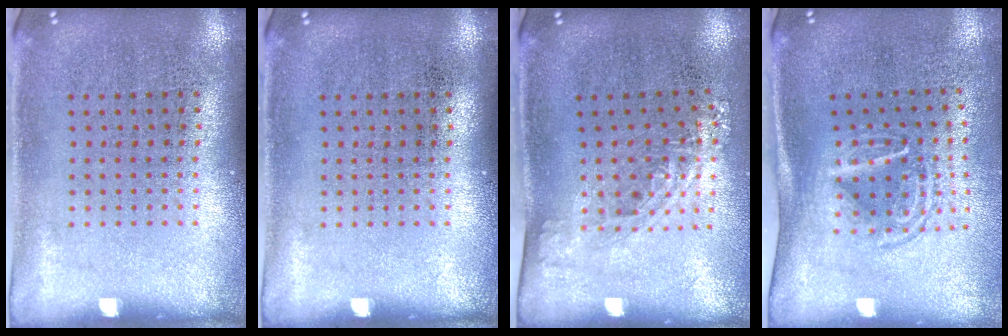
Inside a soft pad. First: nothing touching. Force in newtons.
{"total": 0.0}
{"total": 1.4, "press": 1.0, "slide": 0.9}
{"total": 1.6, "press": 1.2, "slide": 1.1}